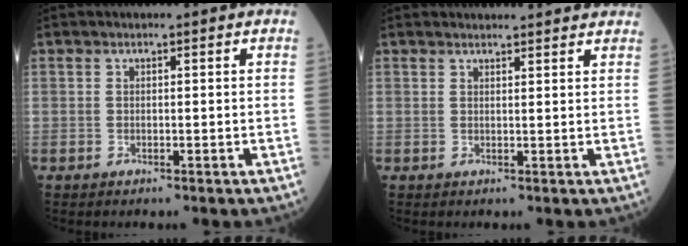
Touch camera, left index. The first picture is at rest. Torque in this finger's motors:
{"motor_torque": [-0.11, -1.83, 0.02, -0.01]}